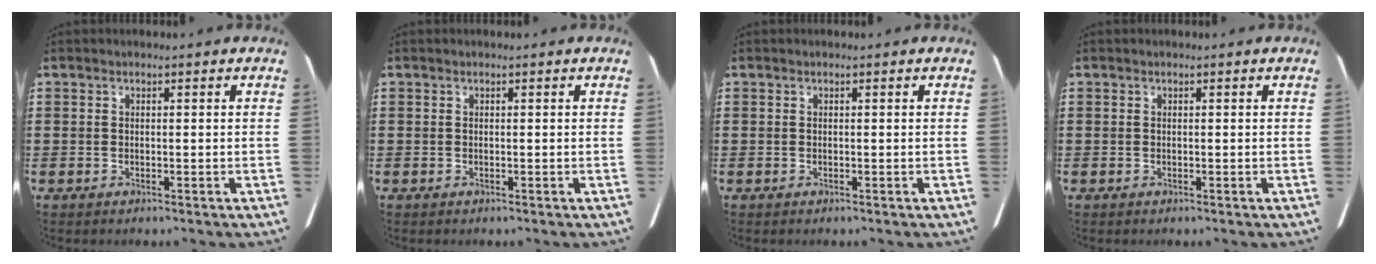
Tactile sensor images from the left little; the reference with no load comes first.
{"total": 0.0}
{"total": 0.0}
{"total": 0.0}